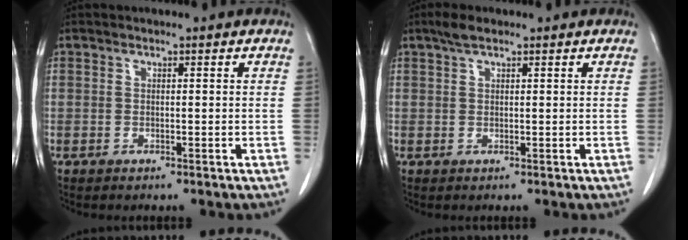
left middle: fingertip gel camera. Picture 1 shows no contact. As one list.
[{"total": 2.2, "force": [1.6, 0.6, 1.4], "torque": [-0.032, 0.011, 0.030]}]